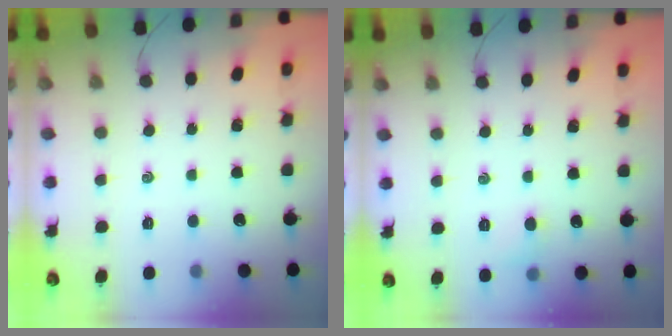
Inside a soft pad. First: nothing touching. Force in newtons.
{"total": 4.8, "press": 4.6, "slide": 1.3}